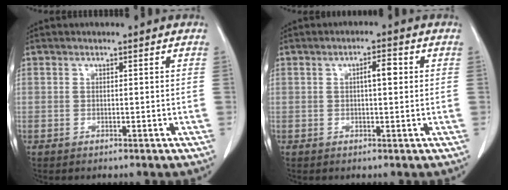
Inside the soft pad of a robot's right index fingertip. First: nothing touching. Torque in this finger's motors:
{"motor_torque": [0.20, -0.02, 0.09, 0.03]}